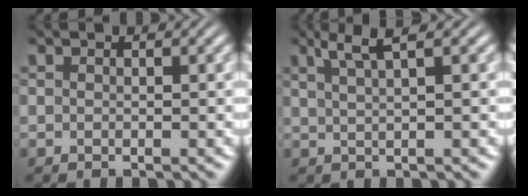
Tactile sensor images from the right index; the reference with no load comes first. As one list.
[{"total": 3.1, "force": [2.1, 0.2, 2.2], "torque": [-0.031, 0.008, 0.039]}]